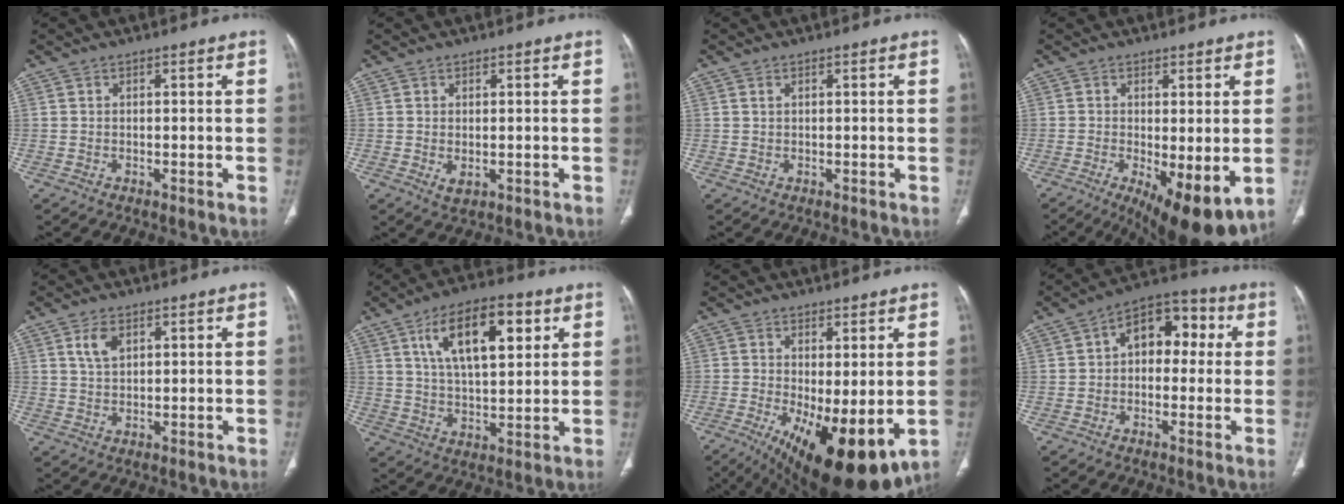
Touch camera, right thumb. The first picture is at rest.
{"total": 2.2, "force": [-0.3, 1.2, 1.8], "torque": [-0.032, -0.005, 0.003]}
{"total": 0.6, "force": [0.4, 0.2, 0.4], "torque": [-0.010, 0.004, 0.009]}
{"total": 12.0, "force": [-3.2, 4.0, 10.9], "torque": [-0.166, -0.025, -0.038]}
{"total": 4.0, "force": [1.9, 2.2, 2.7], "torque": [-0.049, -0.005, 0.041]}
{"total": 15.2, "force": [6.1, 6.6, 12.2], "torque": [-0.179, -0.012, 0.105]}
{"total": 15.6, "force": [-3.9, 5.8, 14.0], "torque": [-0.213, -0.028, -0.038]}
{"total": 10.8, "force": [1.6, 7.1, 8.0], "torque": [-0.076, 0.033, 0.011]}